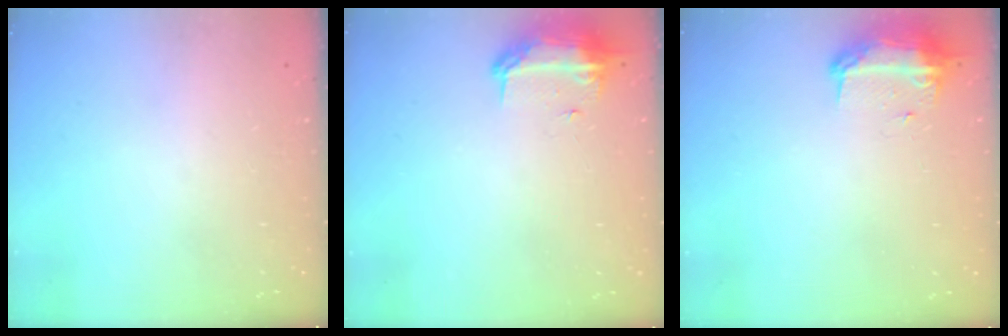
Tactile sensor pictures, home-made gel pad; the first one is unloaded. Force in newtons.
{"total": 8.7, "press": 8.5, "slide": 1.8}
{"total": 9.4, "press": 9.4, "slide": 0.7}